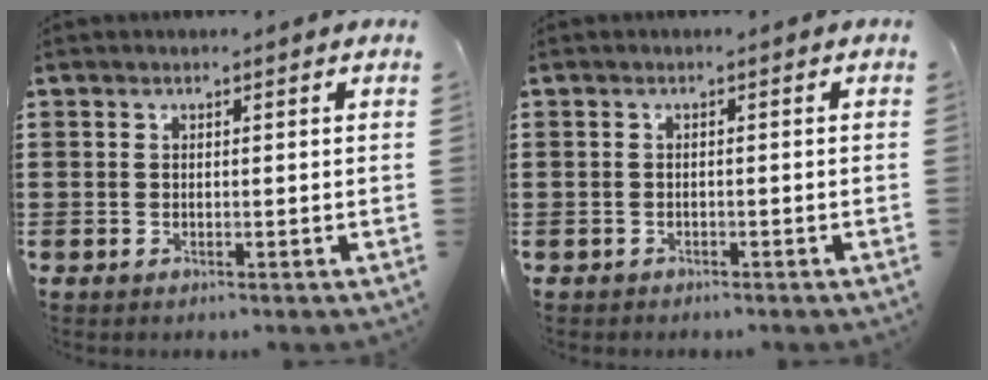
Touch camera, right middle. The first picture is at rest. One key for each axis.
{"total": 0.7, "fx": -0.7, "fy": 0.3, "fz": -0.1, "tx": -0.001, "ty": 0.000, "tz": -0.015}